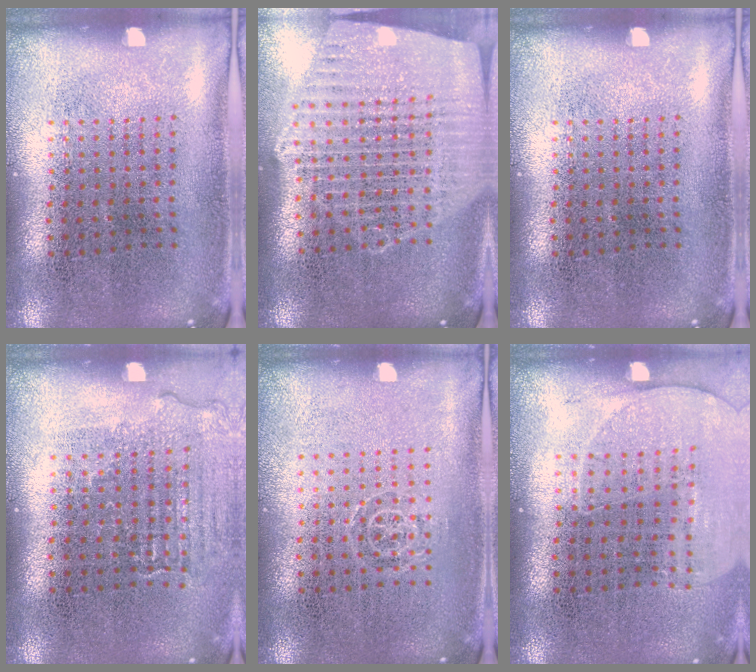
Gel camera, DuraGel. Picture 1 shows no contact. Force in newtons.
{"total": 2.1, "press": 1.9, "slide": 0.9}
{"total": 0.0}
{"total": 1.1, "press": 1.1, "slide": 0.2}
{"total": 0.6, "press": 0.4, "slide": 0.4}
{"total": 1.4, "press": 1.3, "slide": 0.6}